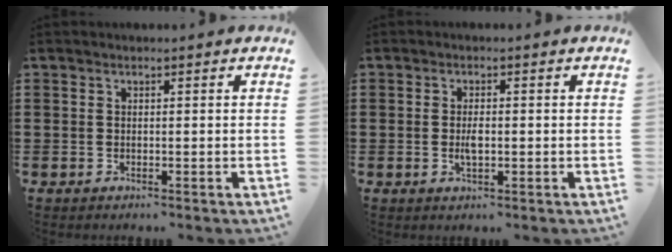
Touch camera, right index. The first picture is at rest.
{"total": 2.4, "force": [-0.3, 1.0, 2.2], "torque": [-0.040, 0.001, -0.005]}